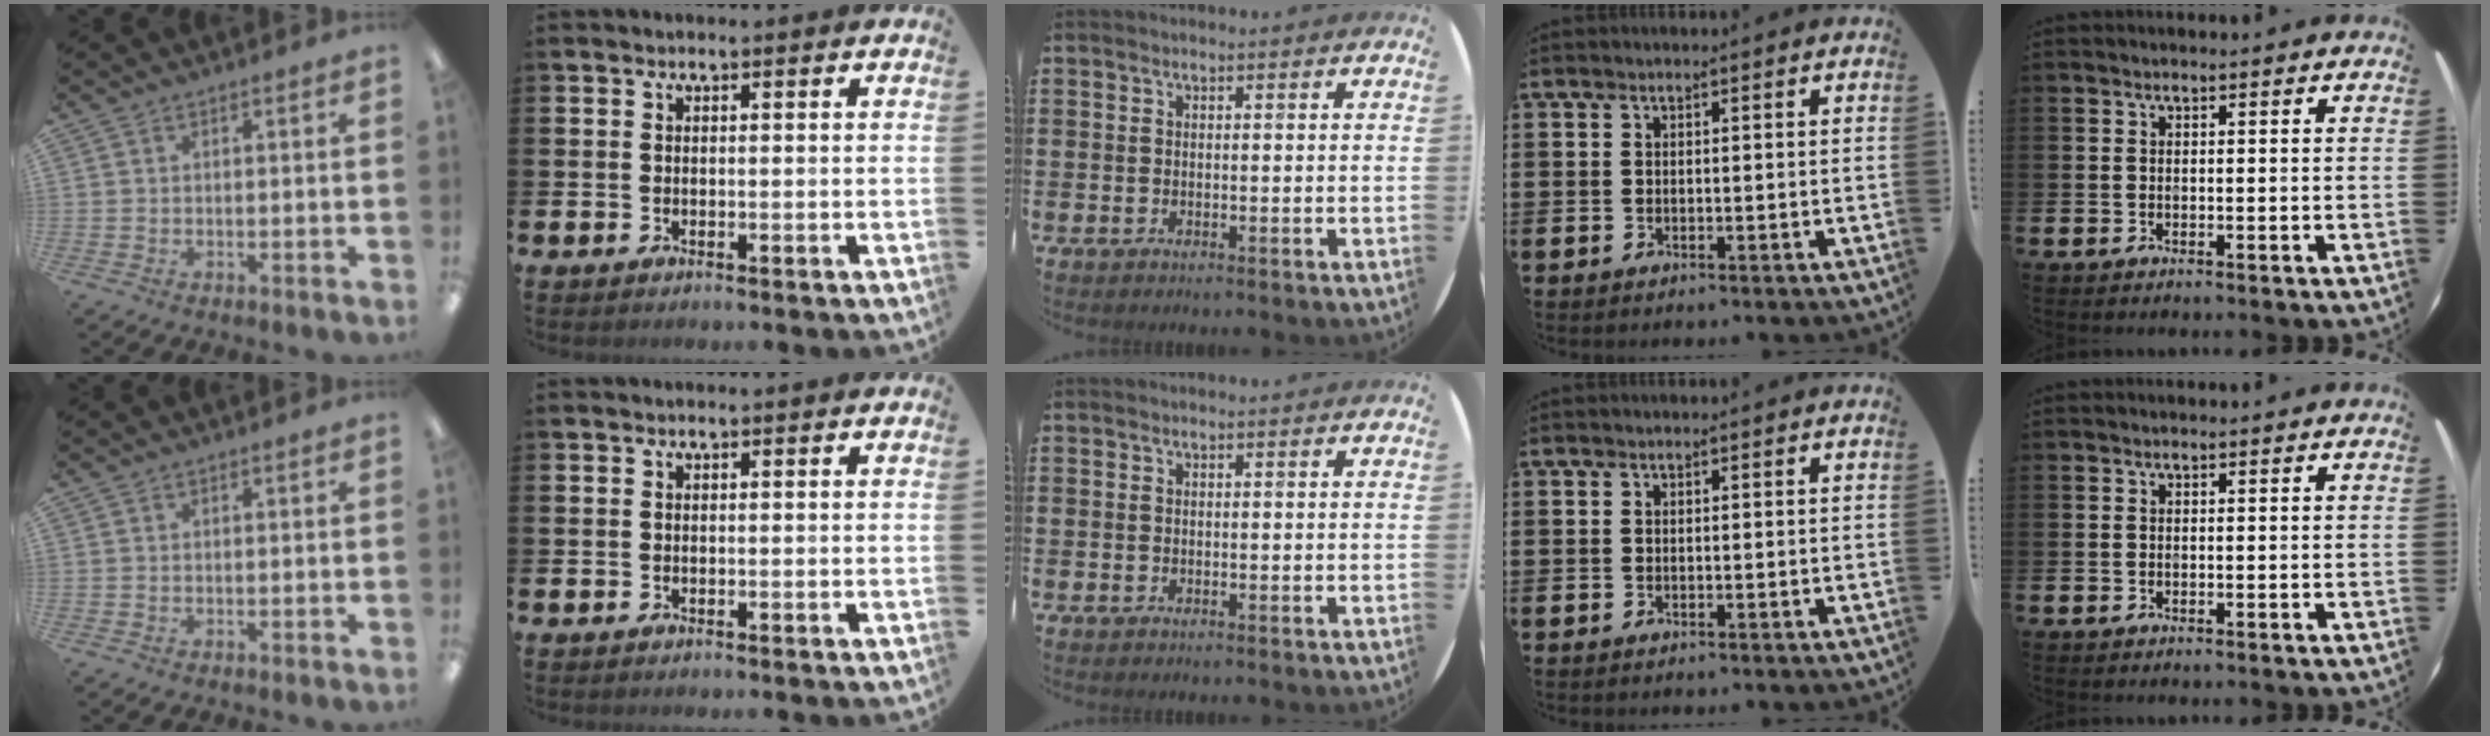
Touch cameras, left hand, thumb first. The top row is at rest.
{}